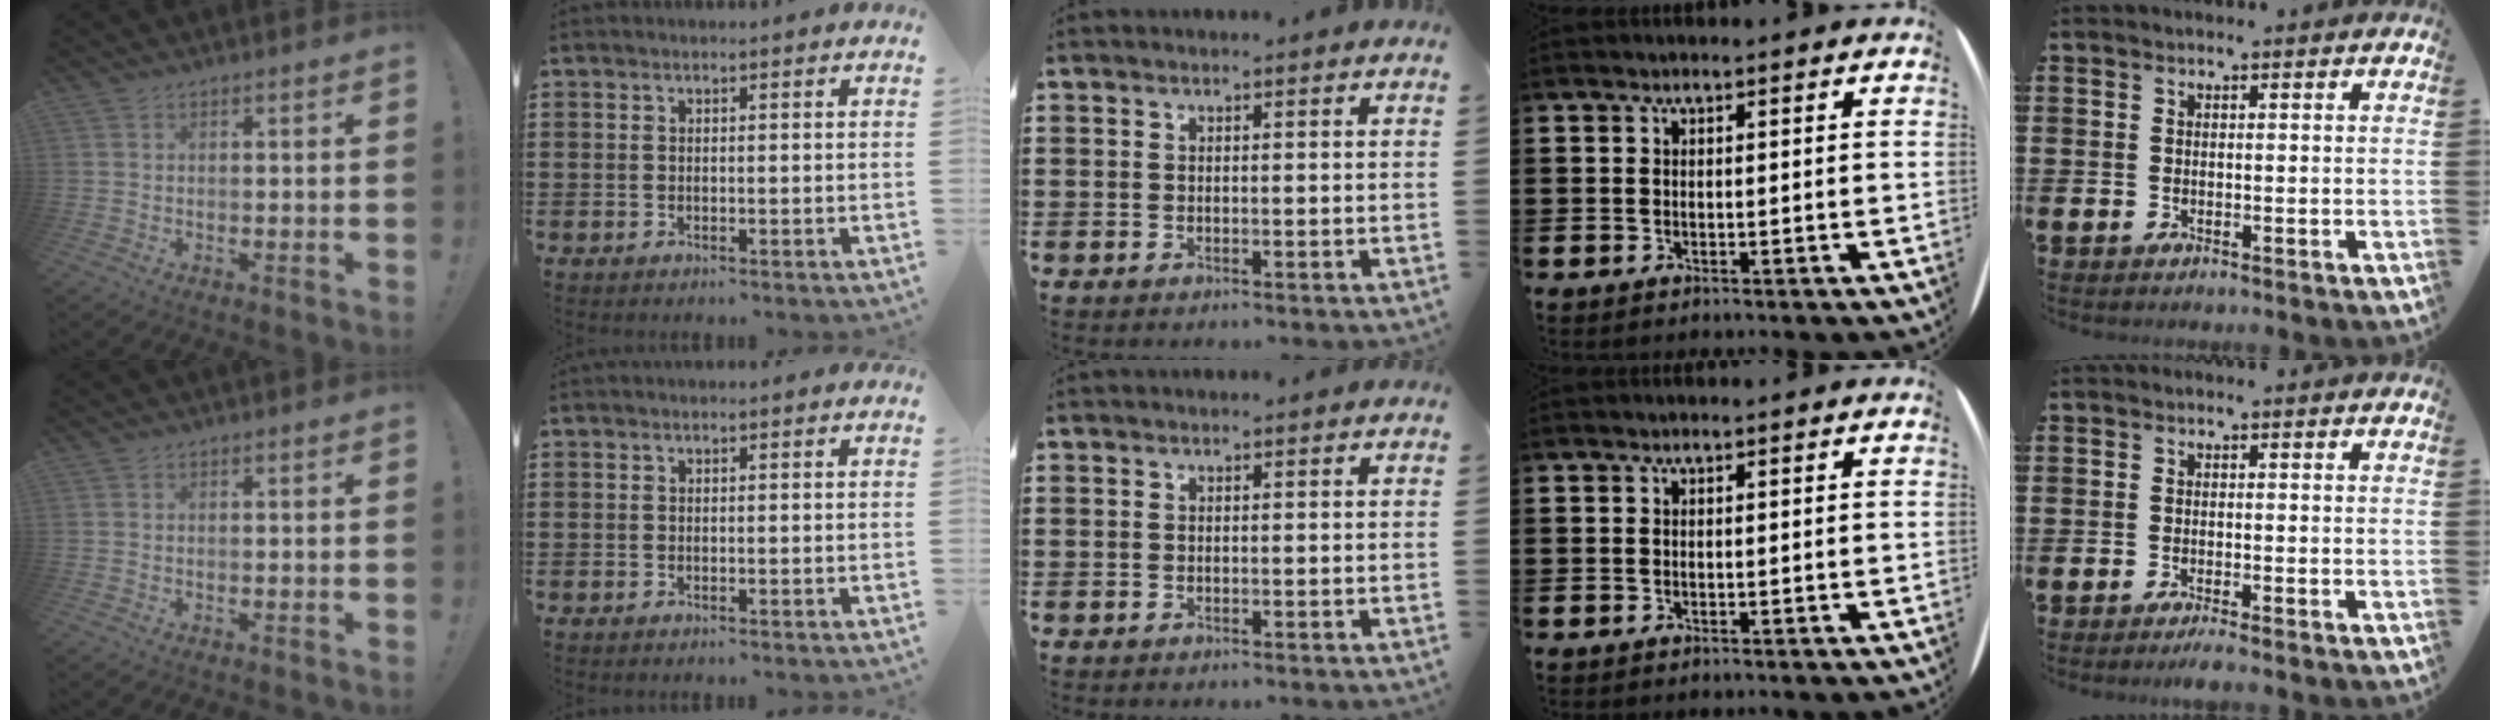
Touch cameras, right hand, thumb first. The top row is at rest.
{"little": {"total": 1.1, "force": [-0.8, 0.0, 0.7], "torque": [-0.011, -0.002, -0.015]}}